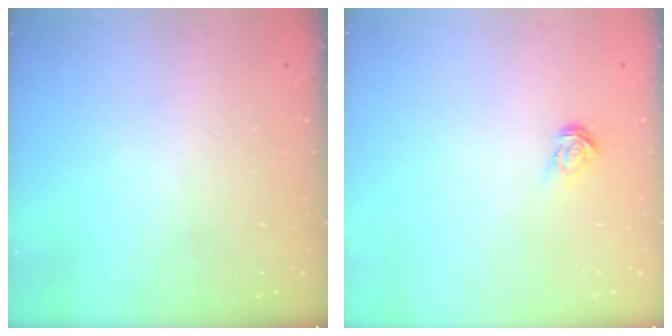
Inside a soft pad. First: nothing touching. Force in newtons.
{"total": 3.7, "press": 3.7, "slide": 0.1}